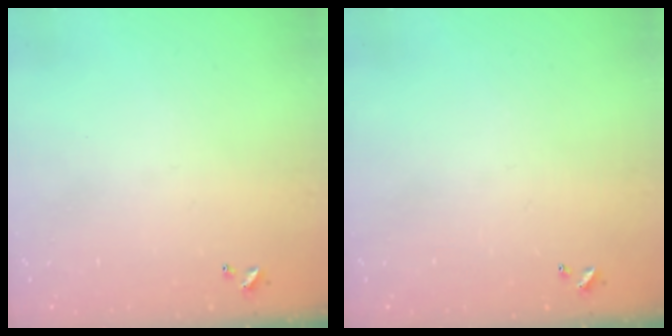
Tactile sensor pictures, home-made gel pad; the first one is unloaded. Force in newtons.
{"total": 0.0}